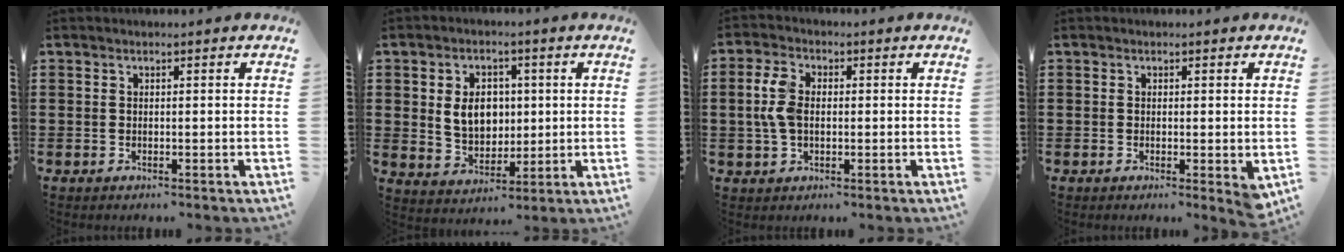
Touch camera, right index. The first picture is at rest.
{"total": 6.7, "force": [1.0, 5.1, 4.2], "torque": [-0.082, 0.010, 0.014]}
{"total": 5.5, "force": [0.1, 3.4, 4.3], "torque": [-0.110, 0.006, -0.005]}
{"total": 0.9, "force": [0.3, 0.2, 0.8], "torque": [-0.009, -0.002, 0.003]}